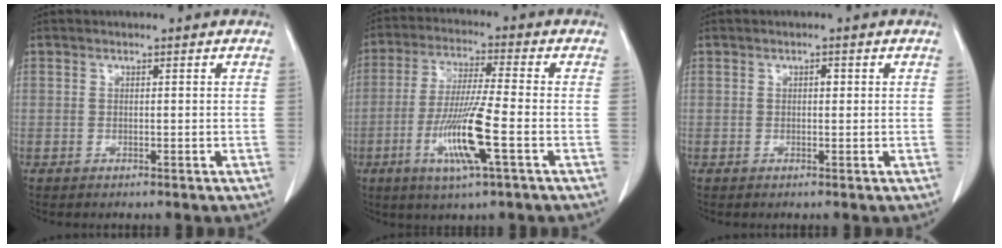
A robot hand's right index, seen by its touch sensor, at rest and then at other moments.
{"total": 11.3, "force": [-3.7, 0.0, 10.6], "torque": [-0.212, -0.017, -0.072]}
{"total": 0.8, "force": [0.2, 0.5, 0.7], "torque": [-0.008, 0.002, 0.002]}